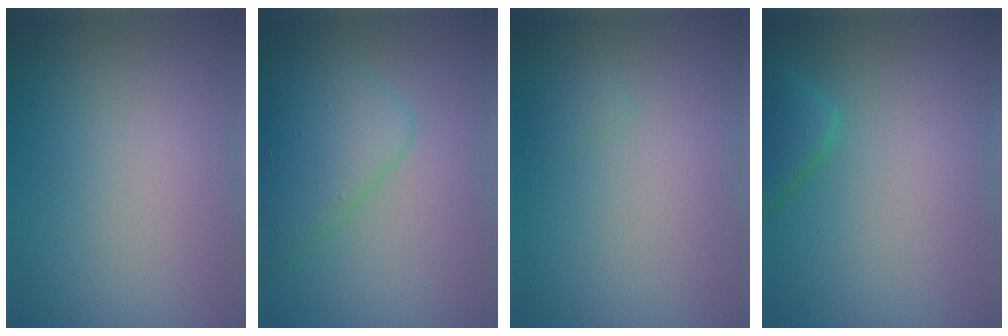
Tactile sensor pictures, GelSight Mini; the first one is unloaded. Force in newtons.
{"total": 4.1, "press": 4.0, "slide": 0.3}
{"total": 0.6, "press": 0.6, "slide": 0.1}
{"total": 2.5, "press": 2.5, "slide": 0.4}